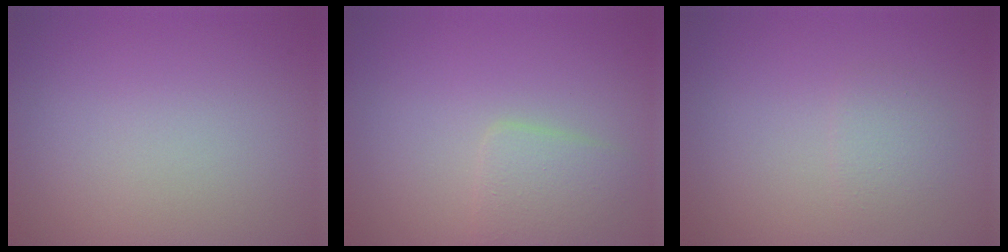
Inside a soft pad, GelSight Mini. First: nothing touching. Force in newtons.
{"total": 2.5, "press": 2.5, "slide": 0.1}
{"total": 1.4, "press": 1.4, "slide": 0.0}